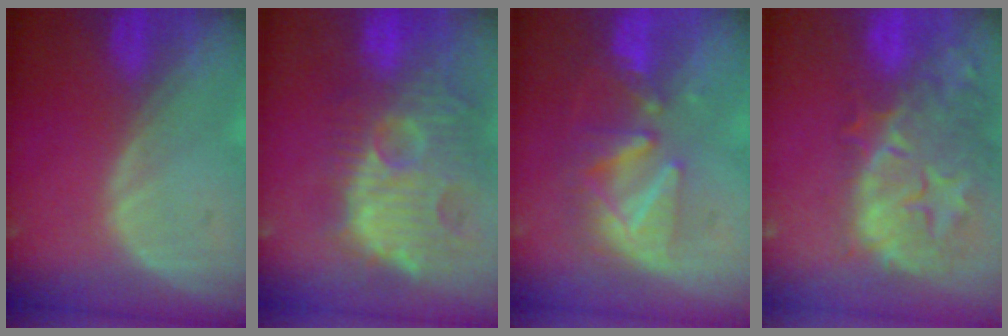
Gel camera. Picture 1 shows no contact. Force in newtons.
{"total": 13.8, "press": 12.3, "slide": 6.2}
{"total": 8.2, "press": 7.5, "slide": 3.4}
{"total": 14.8, "press": 11.9, "slide": 8.8}